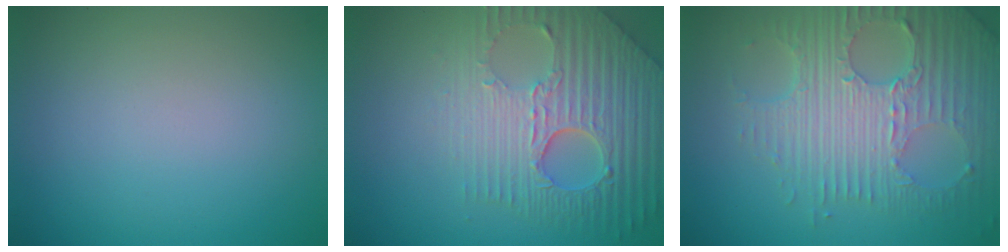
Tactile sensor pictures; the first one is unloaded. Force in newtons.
{"total": 8.3, "press": 5.8, "slide": 6.0}
{"total": 8.0, "press": 5.7, "slide": 5.6}